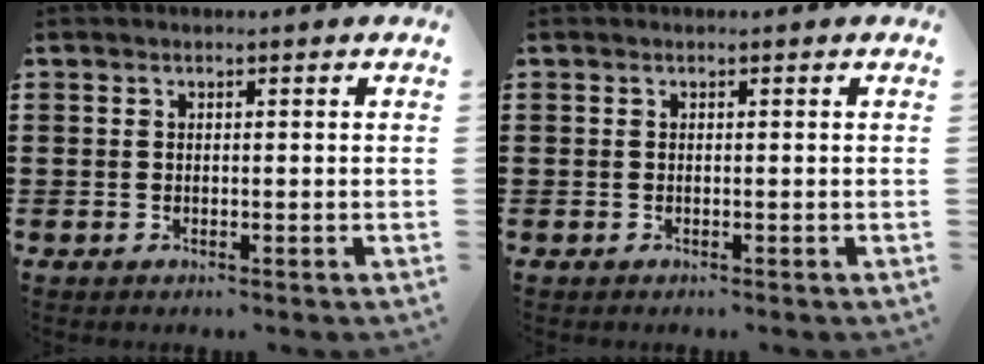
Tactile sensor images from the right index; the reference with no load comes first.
{"total": 0.0}